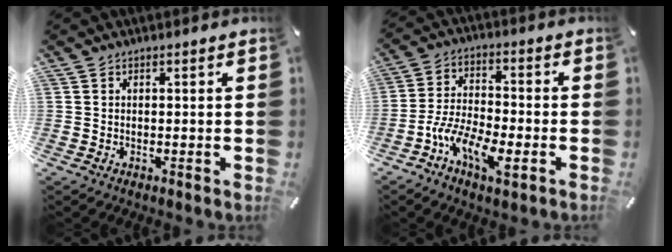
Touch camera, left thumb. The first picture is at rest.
{"total": 9.9, "force": [-5.3, 4.2, 7.2], "torque": [-0.149, 0.012, -0.096]}